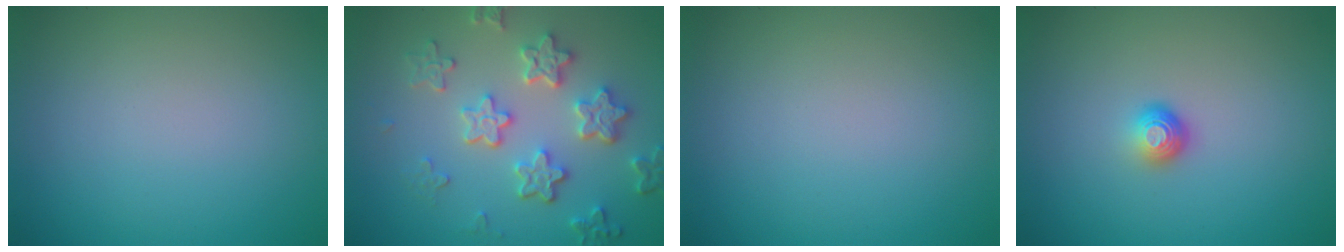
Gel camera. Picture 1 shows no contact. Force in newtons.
{"total": 4.7, "press": 4.1, "slide": 2.3}
{"total": 0.0}
{"total": 1.6, "press": 1.1, "slide": 1.2}